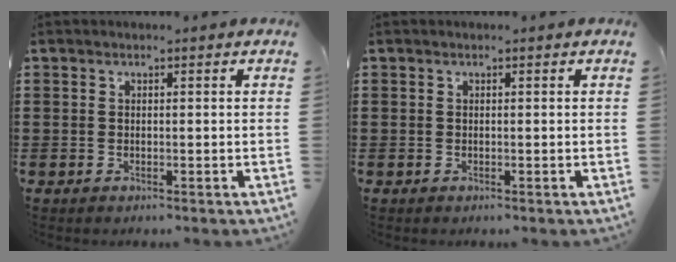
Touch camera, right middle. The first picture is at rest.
{"total": 0.0}